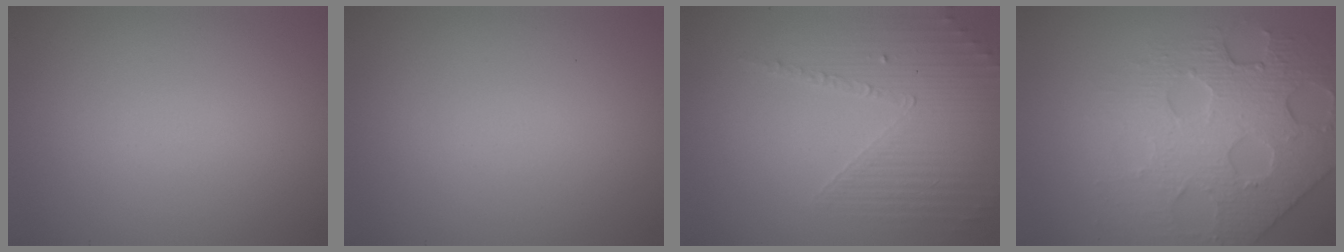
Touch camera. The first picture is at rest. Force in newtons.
{"total": 0.0}
{"total": 5.2, "press": 3.2, "slide": 4.1}
{"total": 6.5, "press": 5.2, "slide": 3.9}